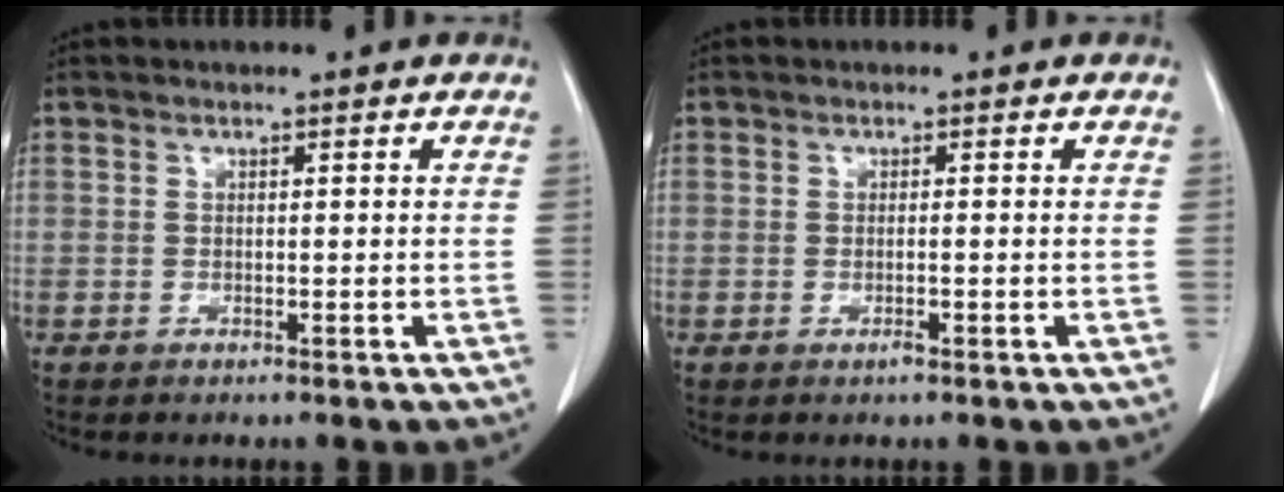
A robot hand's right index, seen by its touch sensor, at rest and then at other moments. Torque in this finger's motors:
{"motor_torque": [0.26, 0.03, 0.07, 0.01]}